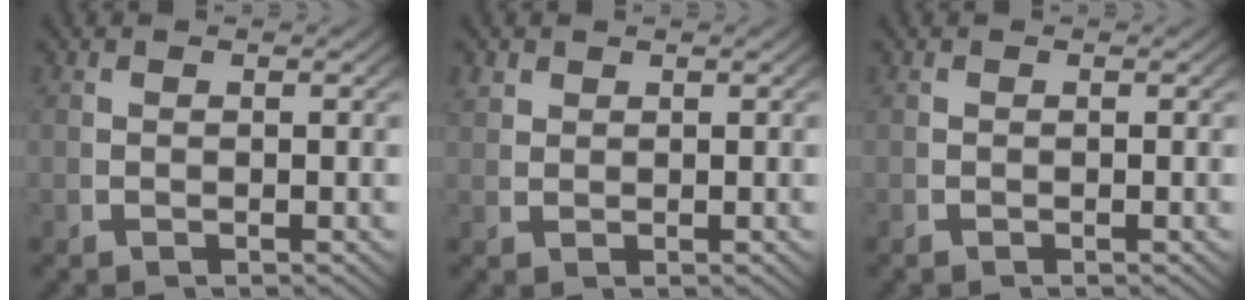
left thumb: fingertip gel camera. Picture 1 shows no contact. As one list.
[{"total": 1.2, "force": [1.0, 0.5, 0.3], "torque": [-0.008, -0.002, 0.028]}, {"total": 0.0}]